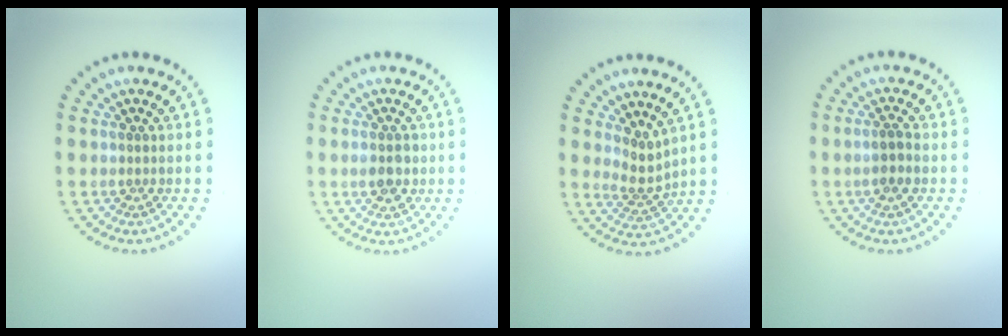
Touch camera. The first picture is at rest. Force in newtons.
{"total": 2.8, "press": 2.8, "slide": 0.1}
{"total": 2.2, "press": 1.5, "slide": 1.7}
{"total": 1.5, "press": 1.4, "slide": 0.7}